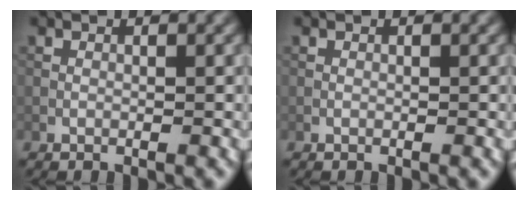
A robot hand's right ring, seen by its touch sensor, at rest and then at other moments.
{"total": 0.0}